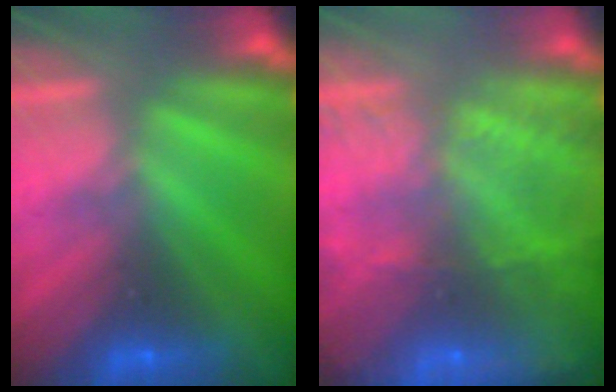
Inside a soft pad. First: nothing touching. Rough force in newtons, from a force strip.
{"total": 11.8}